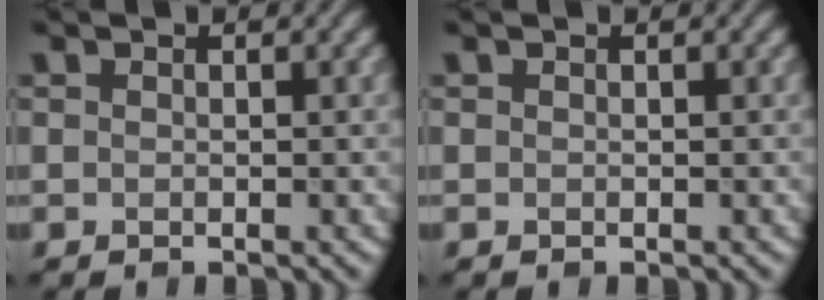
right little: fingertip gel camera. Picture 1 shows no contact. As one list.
[{"total": 0.0}]